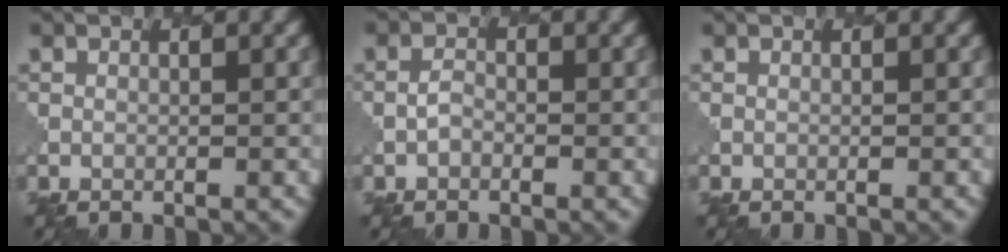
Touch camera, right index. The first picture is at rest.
{"total": 0.7, "force": [-0.3, 0.5, 0.3], "torque": [-0.009, 0.002, -0.008]}
{"total": 0.0}